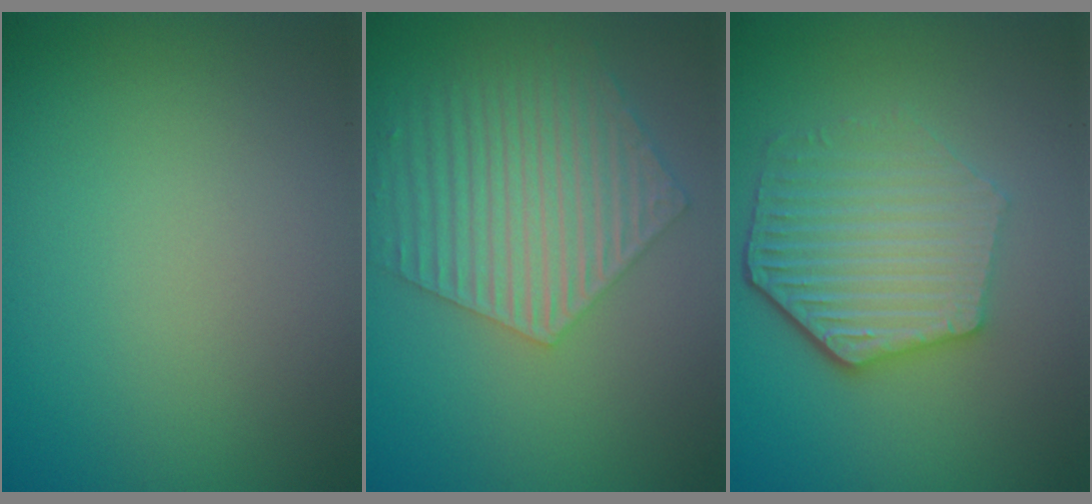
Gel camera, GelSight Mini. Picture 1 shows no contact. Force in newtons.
{"total": 6.1, "press": 4.7, "slide": 3.9}
{"total": 5.7, "press": 4.4, "slide": 3.6}